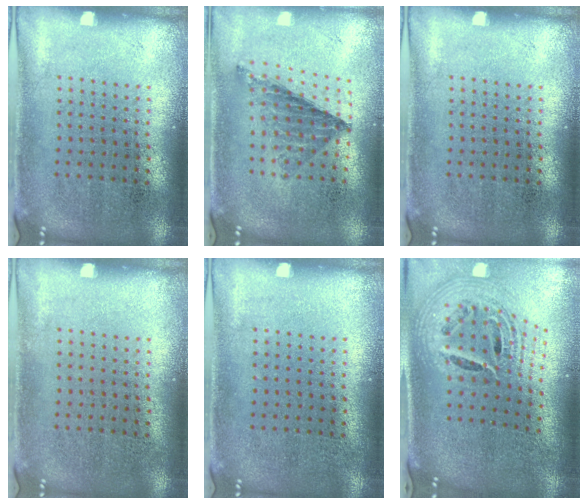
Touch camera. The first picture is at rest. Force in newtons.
{"total": 0.7, "press": 0.7, "slide": 0.1}
{"total": 0.0}
{"total": 0.0}
{"total": 0.0}
{"total": 2.3, "press": 1.7, "slide": 1.7}